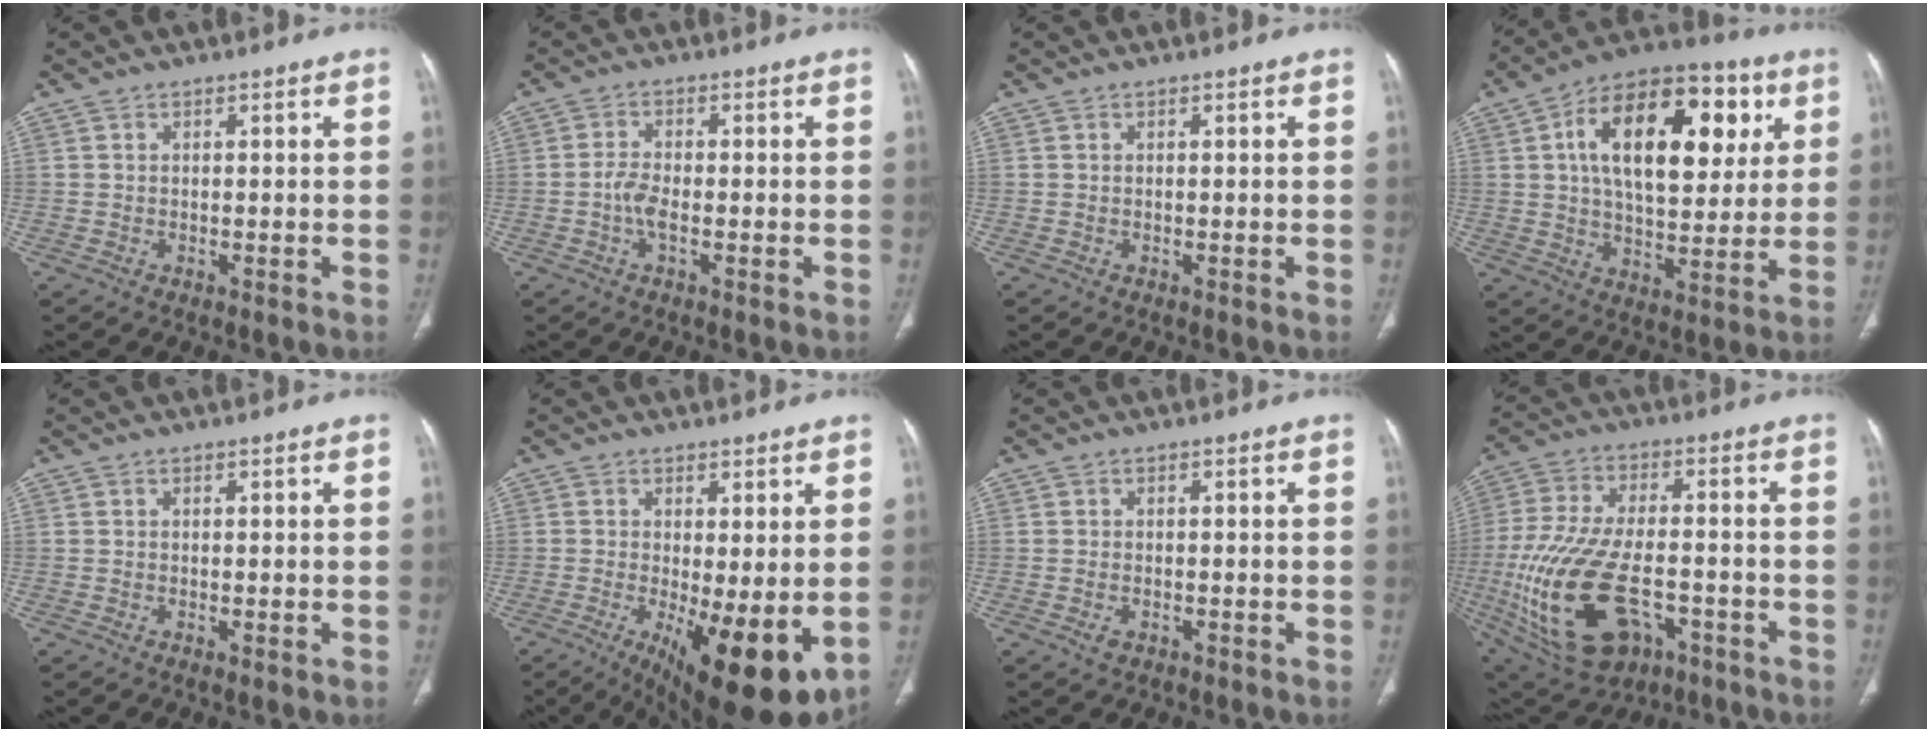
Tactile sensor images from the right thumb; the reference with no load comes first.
{"total": 3.3, "force": [-0.9, 1.3, 2.9], "torque": [-0.067, 0.005, -0.024]}
{"total": 0.0}
{"total": 23.5, "force": [6.6, 12.7, 18.6], "torque": [-0.254, 0.005, 0.095]}
{"total": 0.6, "force": [0.0, 0.2, 0.6], "torque": [-0.012, -0.004, 0.000]}
{"total": 14.3, "force": [-3.3, 4.7, 13.1], "torque": [-0.181, -0.029, -0.031]}
{"total": 1.4, "force": [-0.6, 0.8, 0.9], "torque": [-0.019, 0.003, -0.008]}
{"total": 23.6, "force": [-7.2, 12.8, 18.5], "torque": [-0.402, 0.003, -0.106]}